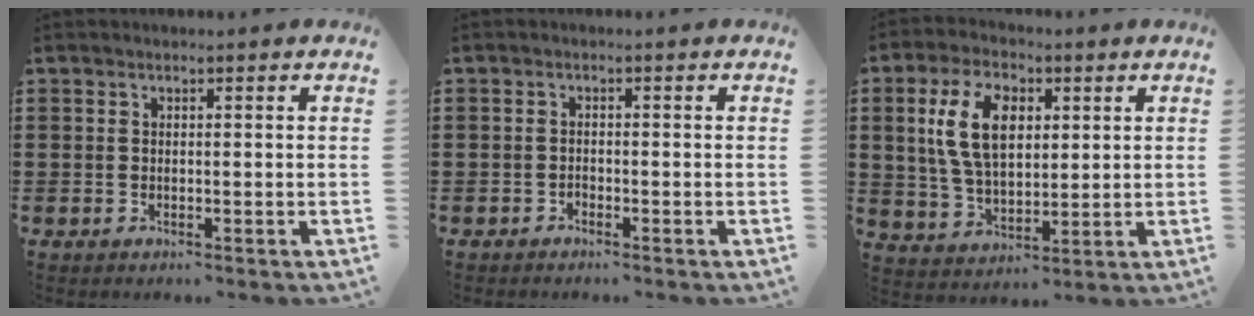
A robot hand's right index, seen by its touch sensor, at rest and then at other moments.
{"total": 0.9, "force": [-0.8, 0.4, 0.0], "torque": [-0.003, 0.000, -0.017]}
{"total": 10.3, "force": [2.6, 6.1, 7.9], "torque": [-0.187, 0.013, 0.041]}